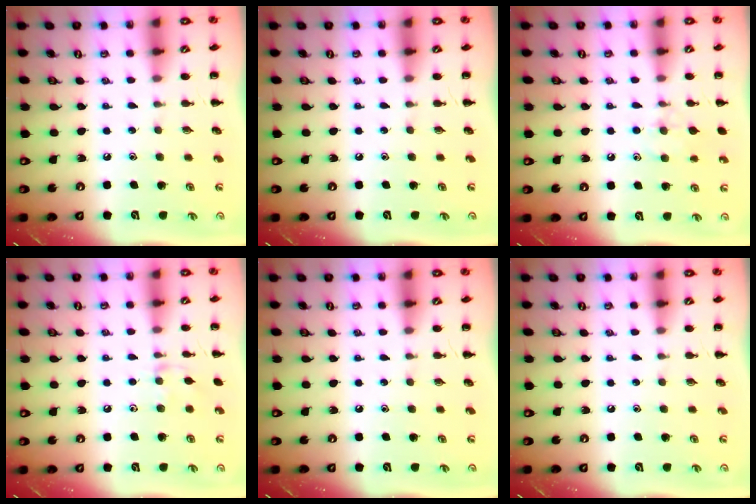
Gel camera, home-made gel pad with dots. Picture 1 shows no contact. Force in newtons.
{"total": 0.0}
{"total": 8.0, "press": 7.7, "slide": 2.0}
{"total": 4.4, "press": 4.3, "slide": 1.0}
{"total": 0.0}
{"total": 0.0}